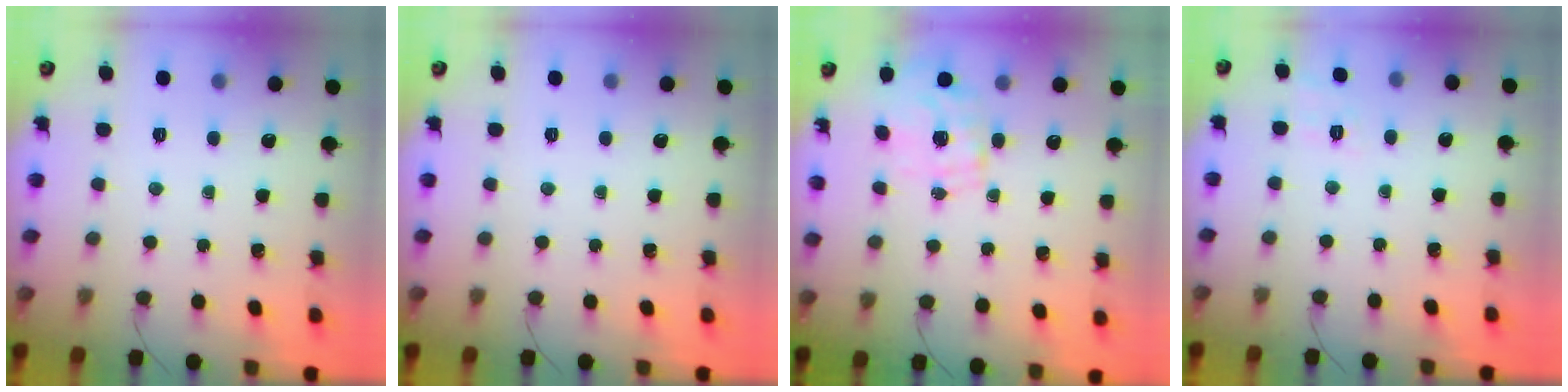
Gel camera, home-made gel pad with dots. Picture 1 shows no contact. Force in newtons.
{"total": 0.0}
{"total": 1.7, "press": 1.5, "slide": 0.8}
{"total": 2.5, "press": 1.8, "slide": 1.8}